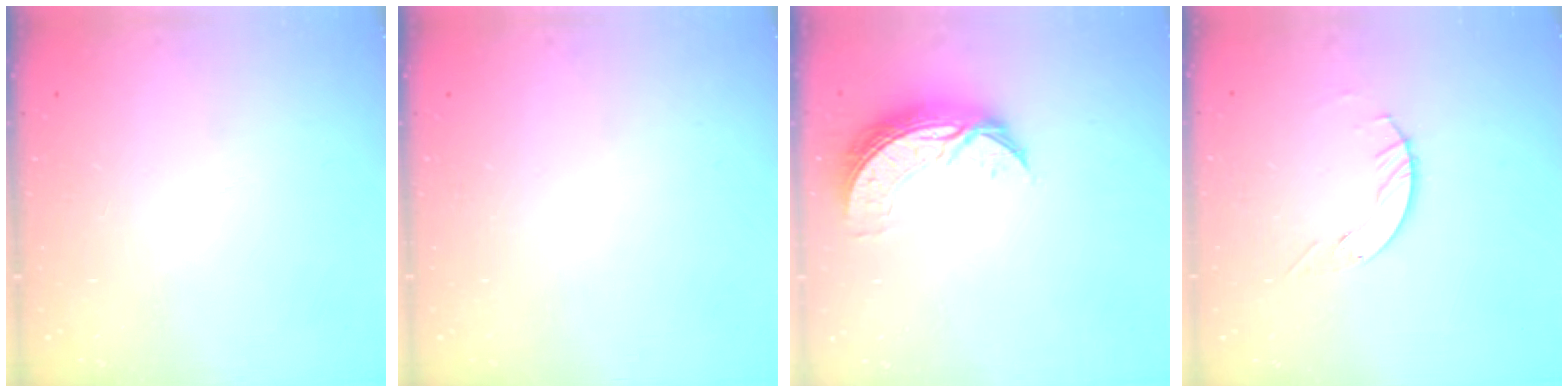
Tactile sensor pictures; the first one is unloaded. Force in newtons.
{"total": 0.0}
{"total": 8.0, "press": 8.0, "slide": 0.7}
{"total": 4.0, "press": 4.0, "slide": 0.5}